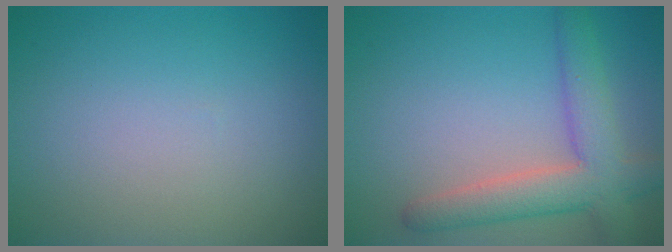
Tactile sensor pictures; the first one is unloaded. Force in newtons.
{"total": 5.6, "press": 5.6, "slide": 0.4}